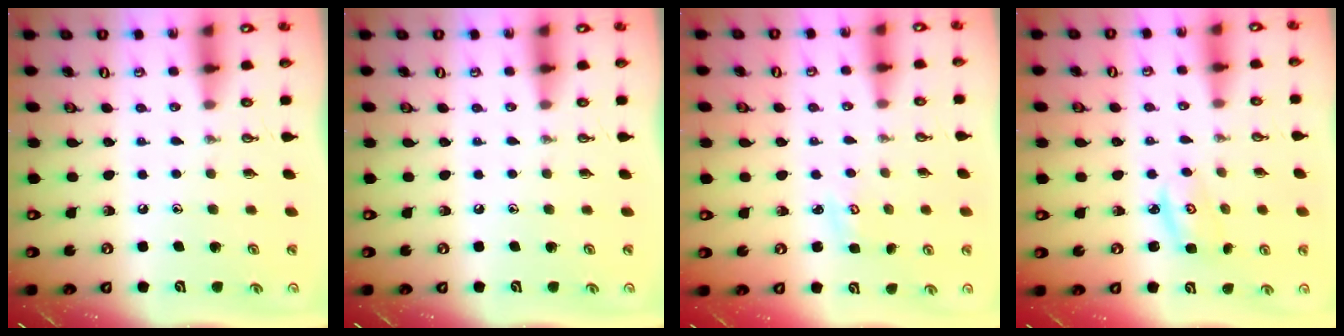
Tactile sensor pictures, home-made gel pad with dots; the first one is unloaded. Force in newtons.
{"total": 0.0}
{"total": 2.6, "press": 2.6, "slide": 0.3}
{"total": 2.9, "press": 2.9, "slide": 0.4}